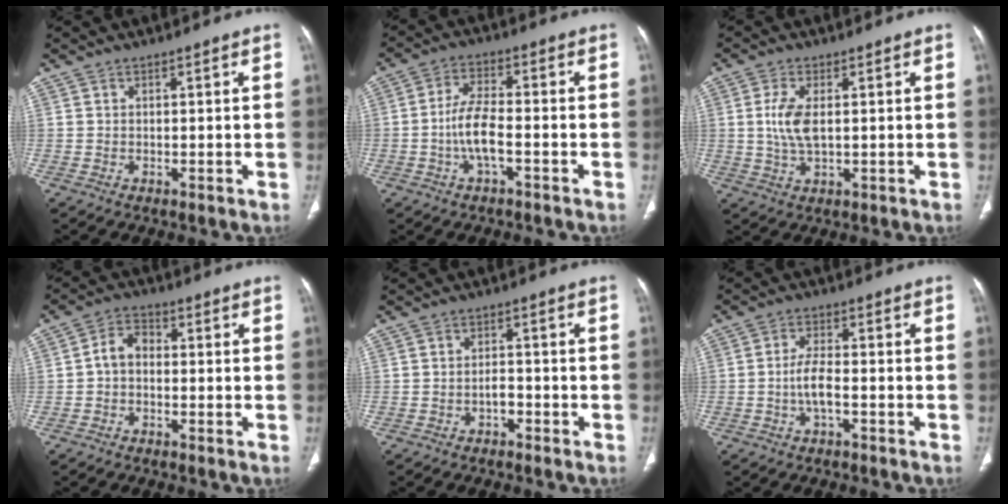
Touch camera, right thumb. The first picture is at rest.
{"total": 6.6, "force": [-2.1, 2.7, 5.7], "torque": [-0.117, 0.023, -0.040]}
{"total": 6.0, "force": [0.7, 2.7, 5.3], "torque": [-0.120, -0.004, 0.015]}
{"total": 4.5, "force": [-0.6, 3.2, 3.1], "torque": [-0.045, 0.018, -0.022]}
{"total": 2.4, "force": [-1.5, 1.5, 1.0], "torque": [-0.010, 0.018, -0.022]}
{"total": 4.2, "force": [-1.5, 1.8, 3.5], "torque": [-0.070, 0.019, -0.028]}